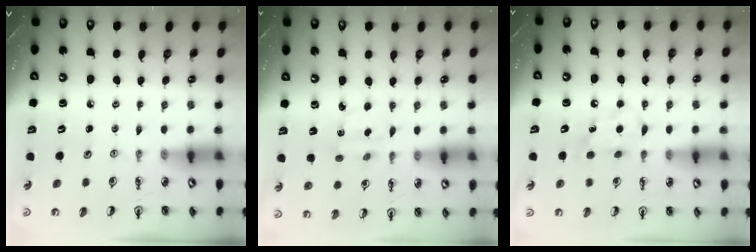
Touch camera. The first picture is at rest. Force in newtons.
{"total": 2.1, "press": 2.0, "slide": 0.7}
{"total": 6.5, "press": 6.3, "slide": 1.4}